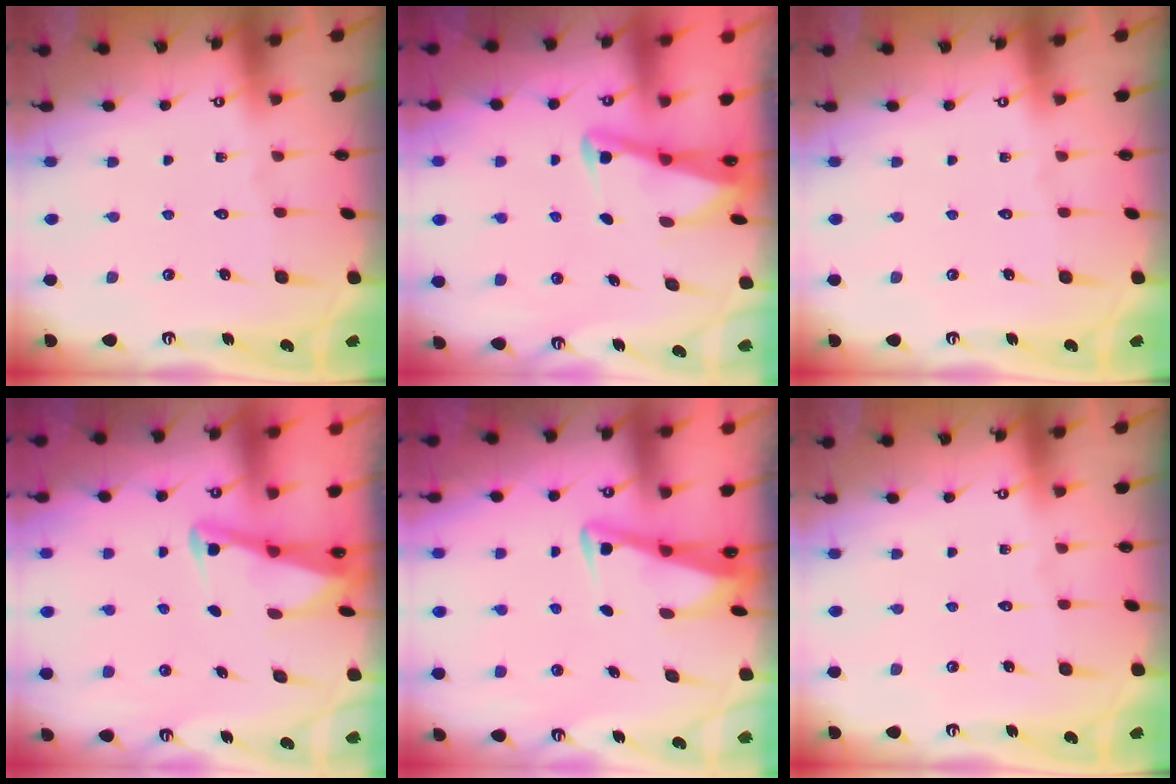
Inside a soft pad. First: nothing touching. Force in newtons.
{"total": 2.8, "press": 2.8, "slide": 0.4}
{"total": 0.0}
{"total": 2.8, "press": 2.8, "slide": 0.4}
{"total": 3.4, "press": 3.4, "slide": 0.3}
{"total": 0.0}